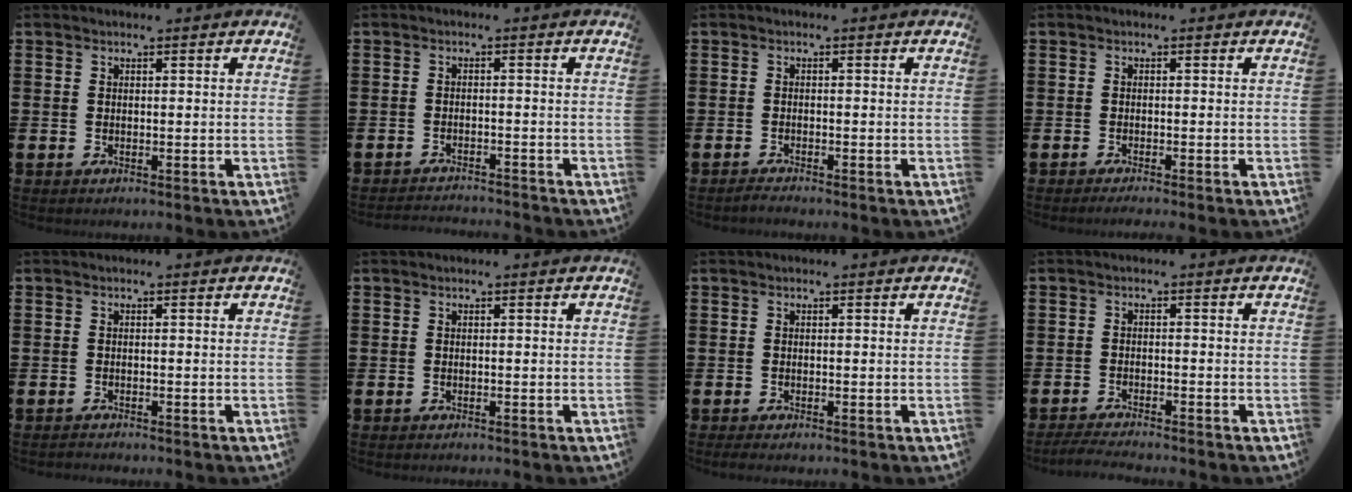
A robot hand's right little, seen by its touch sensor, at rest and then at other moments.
{"total": 1.6, "force": [-1.6, -0.1, -0.1], "torque": [-0.002, 0.004, -0.034]}
{"total": 0.9, "force": [-0.8, 0.0, 0.4], "torque": [-0.008, -0.003, -0.015]}
{"total": 0.7, "force": [-0.6, -0.1, 0.4], "torque": [-0.006, -0.003, -0.012]}
{"total": 0.5, "force": [-0.5, 0.0, -0.1], "torque": [0.000, -0.002, -0.011]}
{"total": 0.0}
{"total": 0.6, "force": [-0.4, 0.1, 0.4], "torque": [-0.007, -0.001, -0.008]}
{"total": 2.0, "force": [-1.9, -0.1, 0.6], "torque": [-0.009, 0.004, -0.038]}